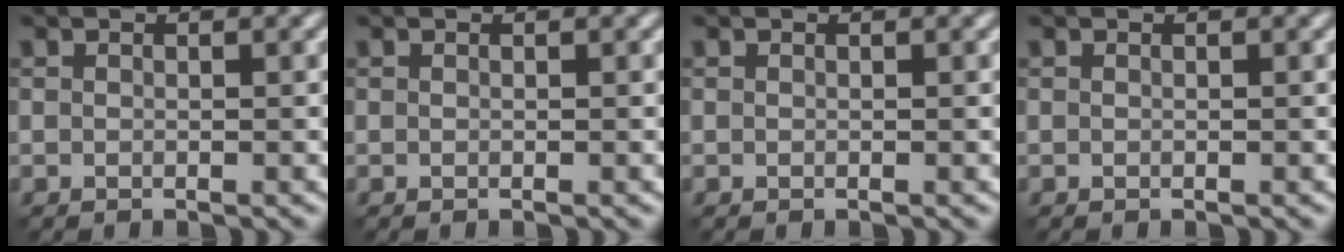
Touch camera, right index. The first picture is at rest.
{"total": 0.0}
{"total": 0.0}
{"total": 0.0}